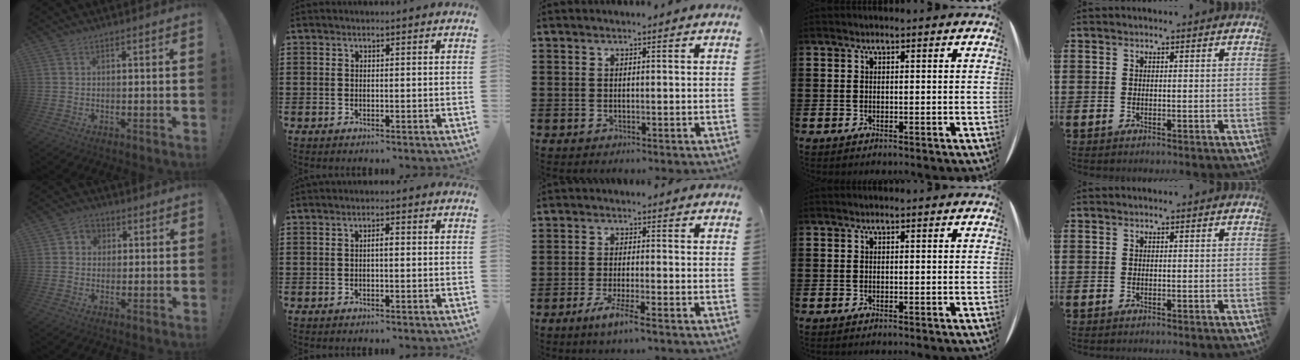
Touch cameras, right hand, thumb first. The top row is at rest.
{"thumb": {"total": 4.3, "force": [0.6, 4.0, 1.2], "torque": [-0.007, -0.001, 0.009]}, "index": {"total": 1.4, "force": [-0.2, 0.3, 1.3], "torque": [-0.025, 0.001, -0.003]}, "middle": {"total": 3.9, "force": [-2.4, -0.1, 3.1], "torque": [-0.064, -0.010, -0.046]}}